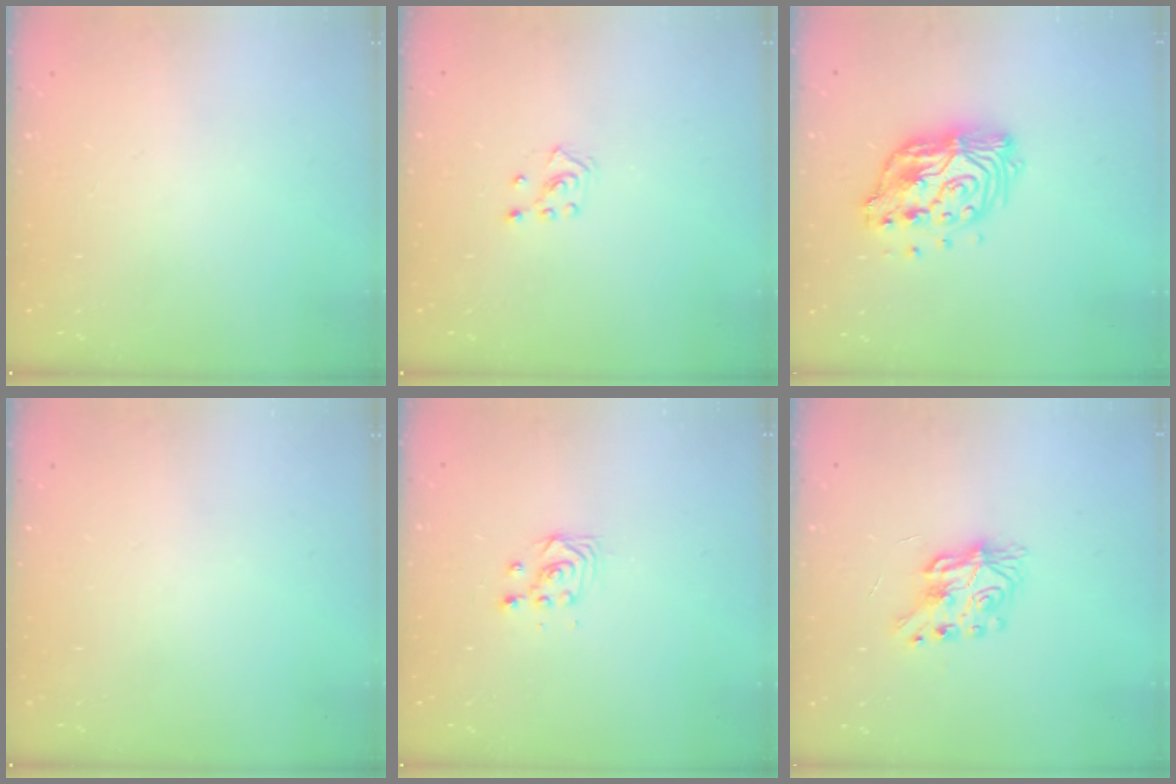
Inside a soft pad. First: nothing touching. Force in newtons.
{"total": 2.8, "press": 2.7, "slide": 0.5}
{"total": 14.1, "press": 14.1, "slide": 1.1}
{"total": 0.0}
{"total": 3.4, "press": 3.4, "slide": 0.1}
{"total": 7.8, "press": 7.8, "slide": 0.5}